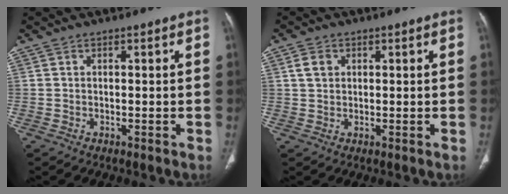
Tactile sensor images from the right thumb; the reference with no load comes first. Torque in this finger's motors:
{"motor_torque": [-0.65, 0.67, 0.11, -0.17, 0.15]}